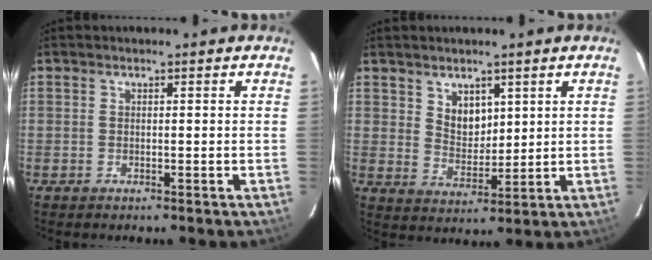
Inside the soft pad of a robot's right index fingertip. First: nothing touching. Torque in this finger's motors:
{"motor_torque": [0.05, 0.06, 0.06, 0.02]}